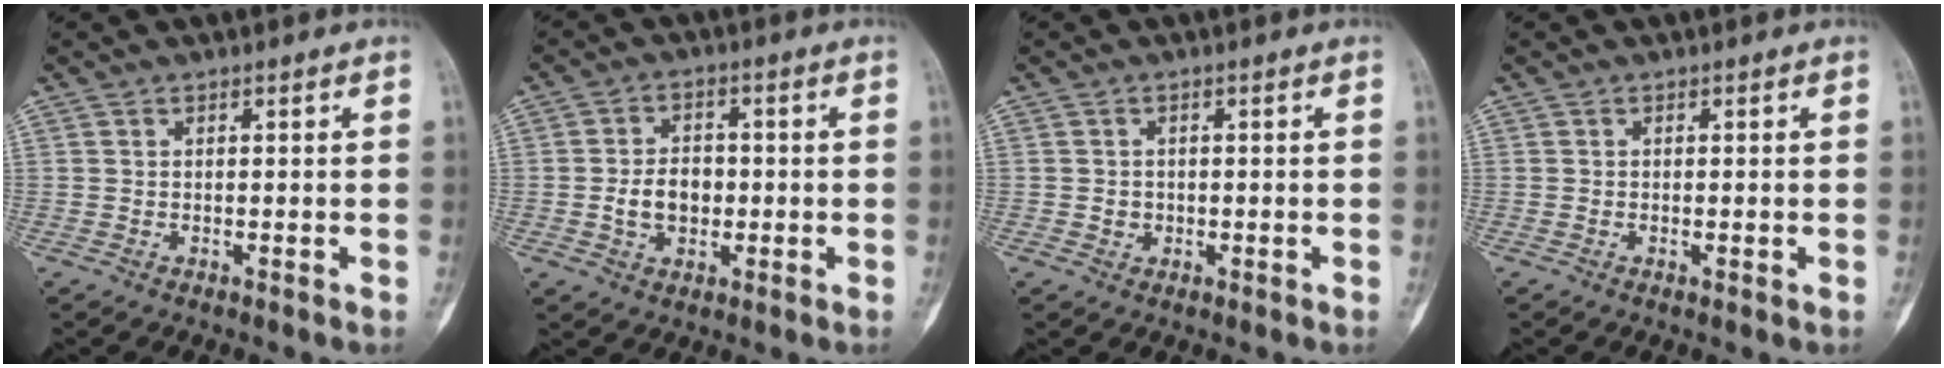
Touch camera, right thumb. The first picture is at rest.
{"total": 6.4, "force": [-0.9, 4.6, 4.3], "torque": [-0.054, 0.012, -0.016]}
{"total": 1.4, "force": [-0.2, 1.4, 0.4], "torque": [0.004, 0.005, -0.002]}
{"total": 0.6, "force": [-0.2, 0.2, 0.6], "torque": [-0.005, -0.002, -0.003]}